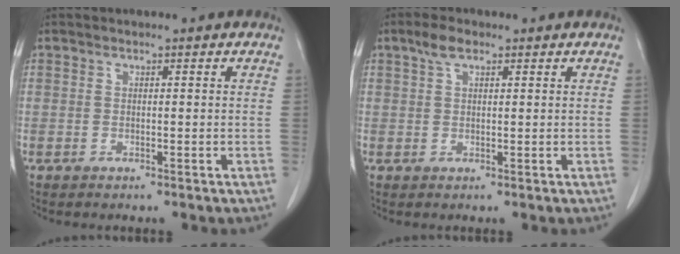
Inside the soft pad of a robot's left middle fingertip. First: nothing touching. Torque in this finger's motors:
{"motor_torque": [0.58, -0.35, -0.16, -0.02]}